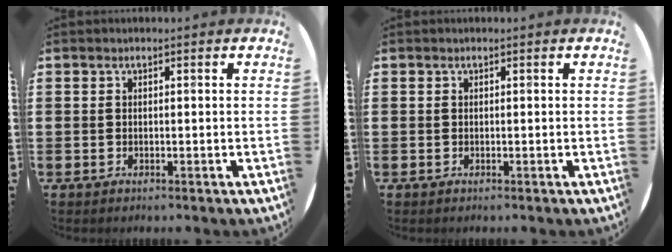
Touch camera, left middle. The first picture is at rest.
{"total": 0.0}